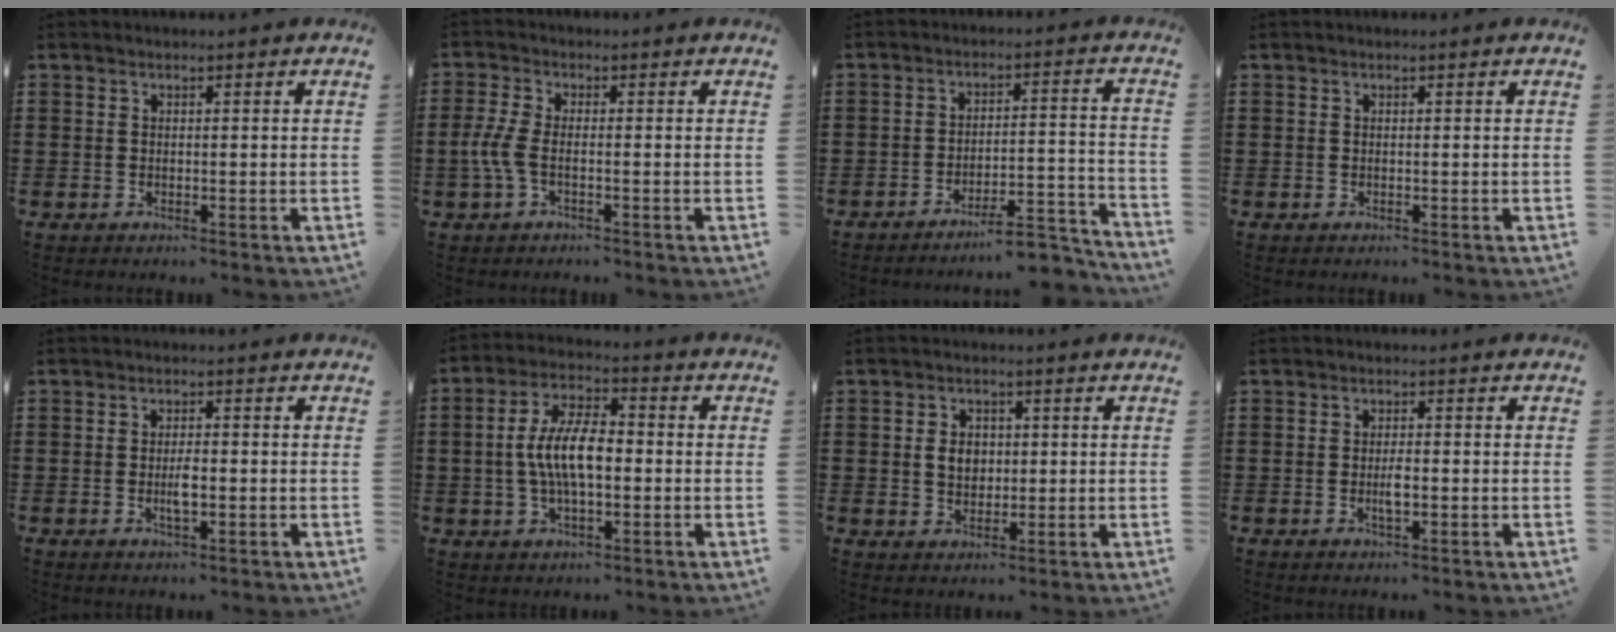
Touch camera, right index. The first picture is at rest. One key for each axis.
{"total": 4.1, "fx": -1.2, "fy": 1.5, "fz": 3.6, "tx": -0.099, "ty": -0.010, "tz": -0.032}
{"total": 6.7, "fx": -6.0, "fy": 0.6, "fz": 2.9, "tx": -0.042, "ty": 0.001, "tz": -0.113}
{"total": 0.0}
{"total": 2.9, "fx": -0.6, "fy": 0.9, "fz": 2.7, "tx": -0.056, "ty": -0.002, "tz": -0.013}
{"total": 9.1, "fx": -0.6, "fy": 3.8, "fz": 8.2, "tx": -0.173, "ty": 0.002, "tz": -0.018}
{"total": 3.8, "fx": 0.3, "fy": 2.9, "fz": 2.4, "tx": -0.046, "ty": 0.009, "tz": 0.000}
{"total": 2.5, "fx": -0.5, "fy": 0.8, "fz": 2.3, "tx": -0.050, "ty": -0.003, "tz": -0.012}